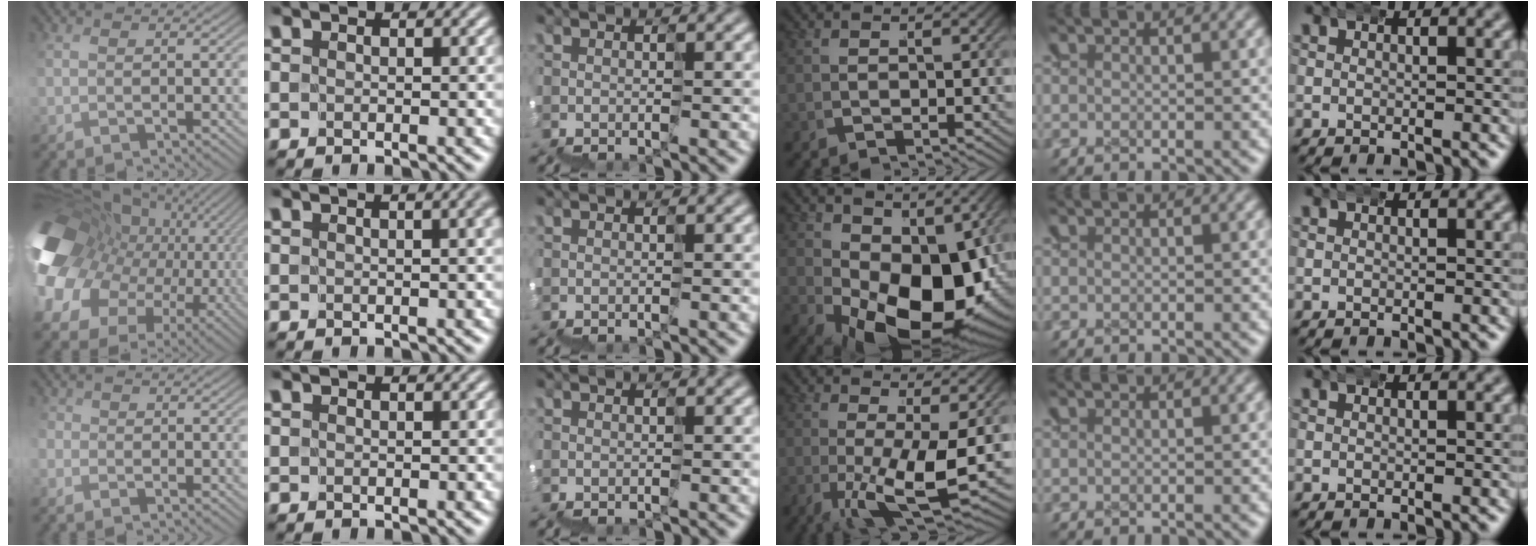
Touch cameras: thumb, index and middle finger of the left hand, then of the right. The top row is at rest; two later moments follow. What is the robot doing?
{"motion": "wrap", "object": "ethernet cable"}